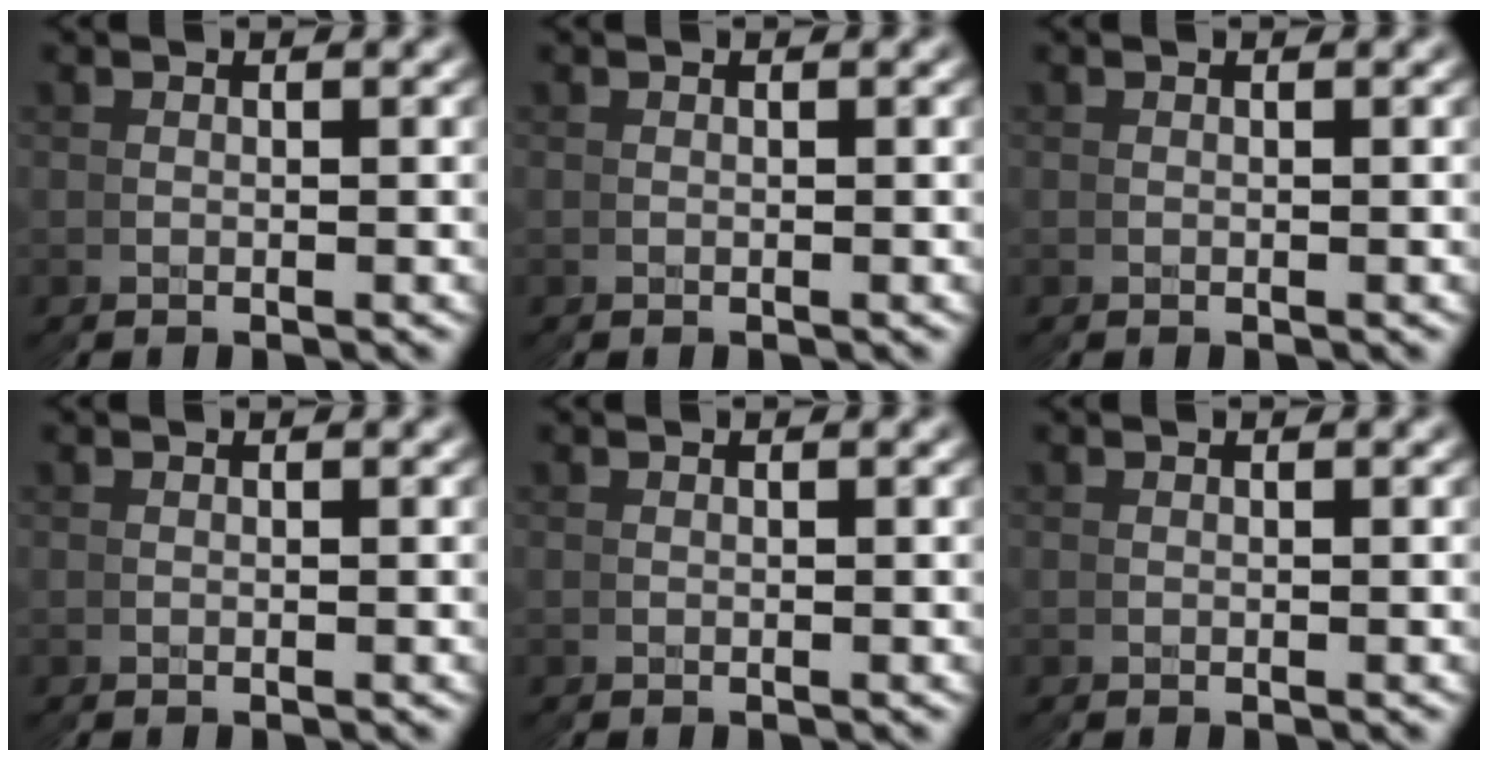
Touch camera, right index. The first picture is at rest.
{"total": 0.0}
{"total": 0.0}
{"total": 0.0}
{"total": 0.0}
{"total": 0.0}